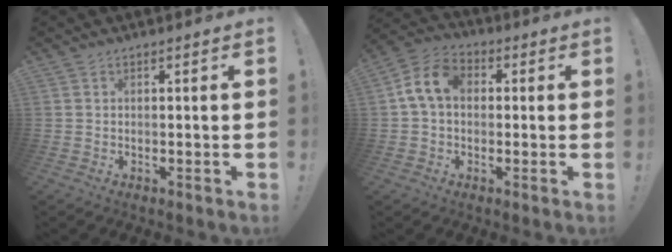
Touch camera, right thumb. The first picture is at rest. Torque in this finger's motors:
{"motor_torque": [0.07, 0.33, 0.45, -0.40, 0.03]}